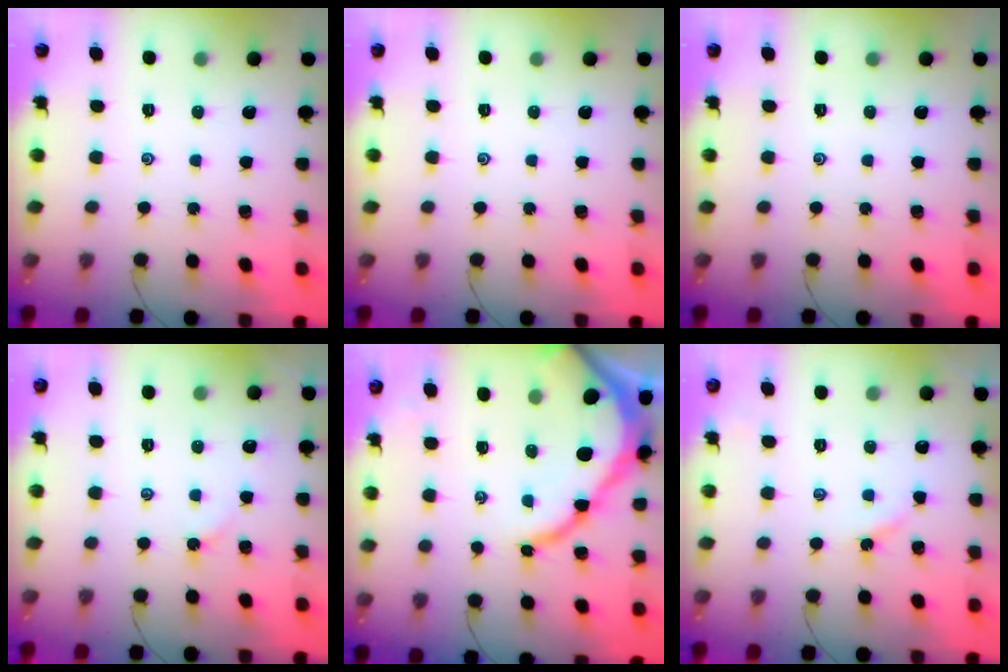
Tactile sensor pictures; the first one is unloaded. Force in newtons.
{"total": 0.0}
{"total": 0.0}
{"total": 2.0, "press": 1.9, "slide": 0.3}
{"total": 12.2, "press": 12.1, "slide": 1.3}
{"total": 2.5, "press": 2.5, "slide": 0.3}